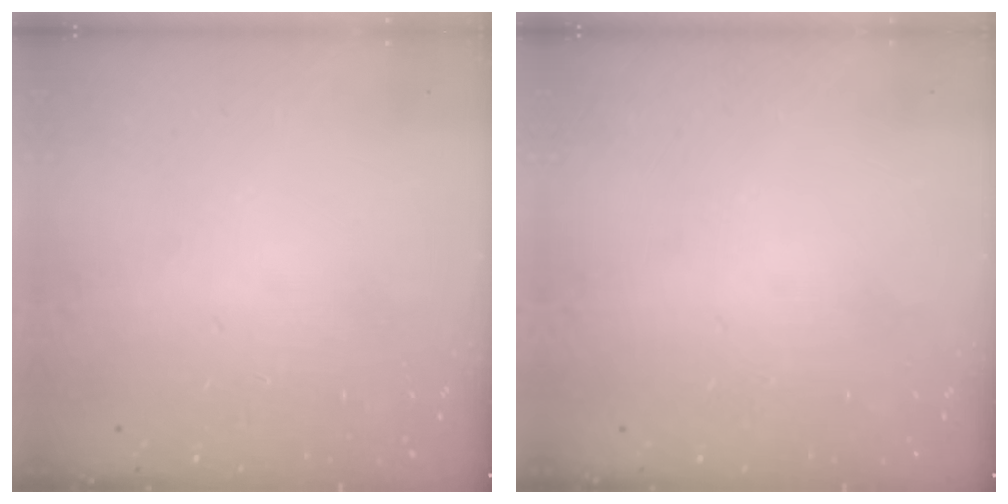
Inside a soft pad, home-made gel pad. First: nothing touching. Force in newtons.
{"total": 0.0}